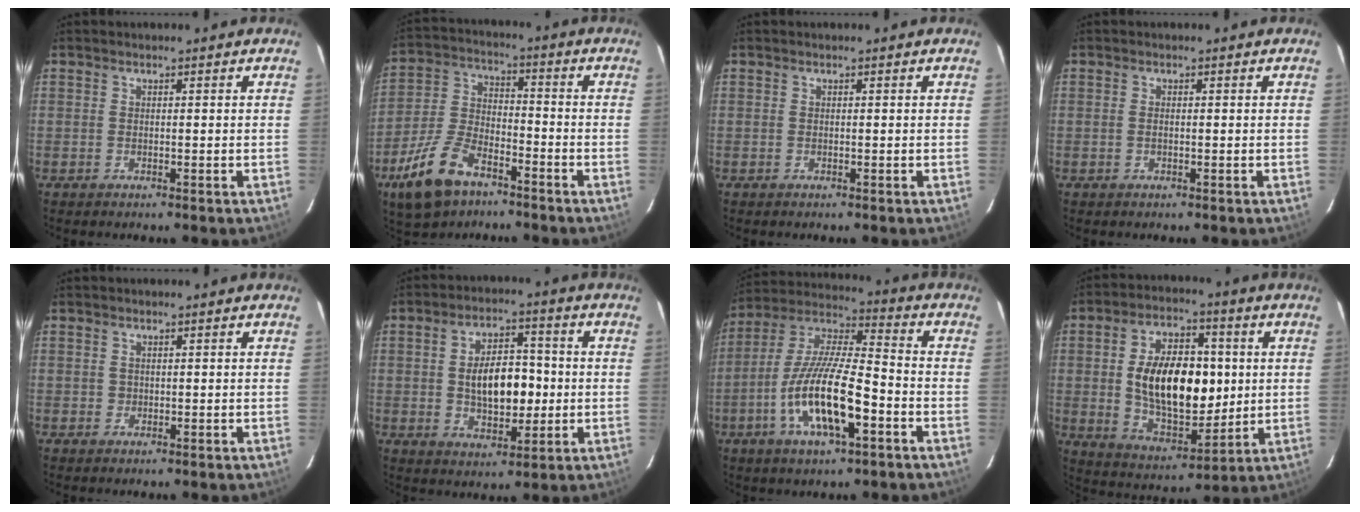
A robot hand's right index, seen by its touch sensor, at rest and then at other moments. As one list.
[{"total": 13.9, "force": [-8.6, 6.9, 8.3], "torque": [-0.194, -0.005, -0.161]}, {"total": 0.0}, {"total": 0.7, "force": [-0.1, 0.3, 0.6], "torque": [-0.015, 0.001, -0.003]}, {"total": 0.7, "force": [0.0, 0.7, 0.0], "torque": [0.003, 0.002, 0.002]}, {"total": 10.8, "force": [-0.5, 5.9, 9.0], "torque": [-0.160, 0.016, 0.002]}, {"total": 16.5, "force": [-6.3, 4.6, 14.6], "torque": [-0.294, -0.013, -0.119]}, {"total": 18.0, "force": [1.3, 10.1, 14.9], "torque": [-0.260, 0.011, 0.036]}]